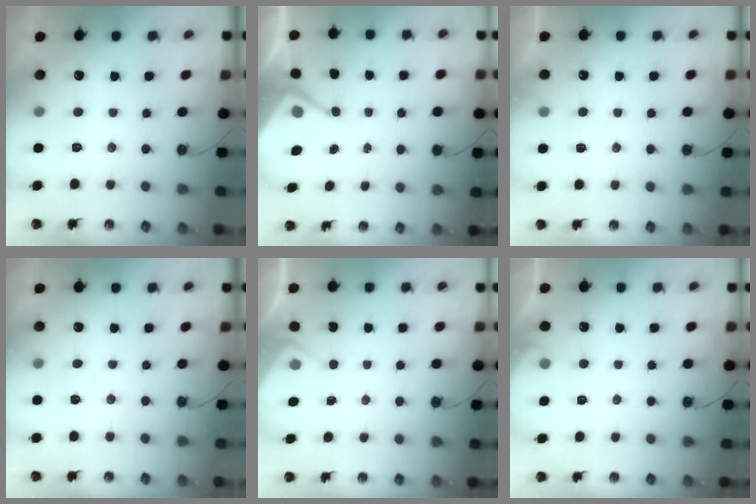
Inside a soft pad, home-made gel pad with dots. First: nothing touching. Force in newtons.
{"total": 5.7, "press": 5.7, "slide": 0.5}
{"total": 3.4, "press": 3.3, "slide": 0.6}
{"total": 4.4, "press": 4.4, "slide": 0.6}
{"total": 3.1, "press": 3.1, "slide": 0.5}
{"total": 4.3, "press": 4.3, "slide": 0.7}